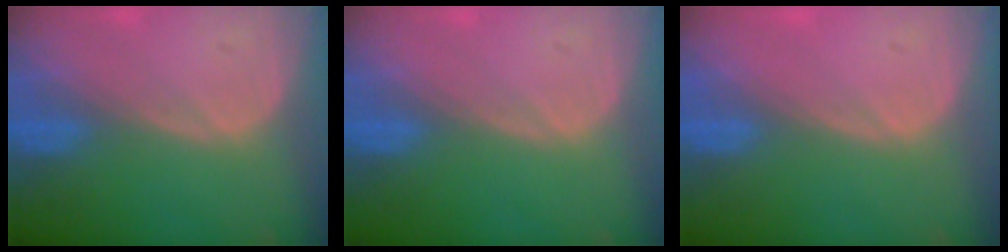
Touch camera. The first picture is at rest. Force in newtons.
{"total": 0.0}
{"total": 0.6, "press": 0.1, "slide": 0.6}